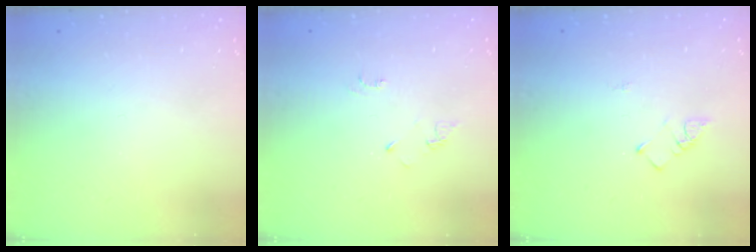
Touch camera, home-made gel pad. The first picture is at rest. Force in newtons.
{"total": 4.5, "press": 4.5, "slide": 0.8}
{"total": 2.8, "press": 2.8, "slide": 0.5}